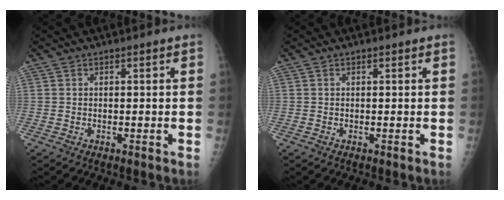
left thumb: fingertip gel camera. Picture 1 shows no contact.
{"total": 0.0}